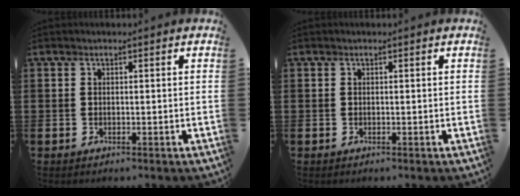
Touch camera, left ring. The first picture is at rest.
{"total": 0.0}